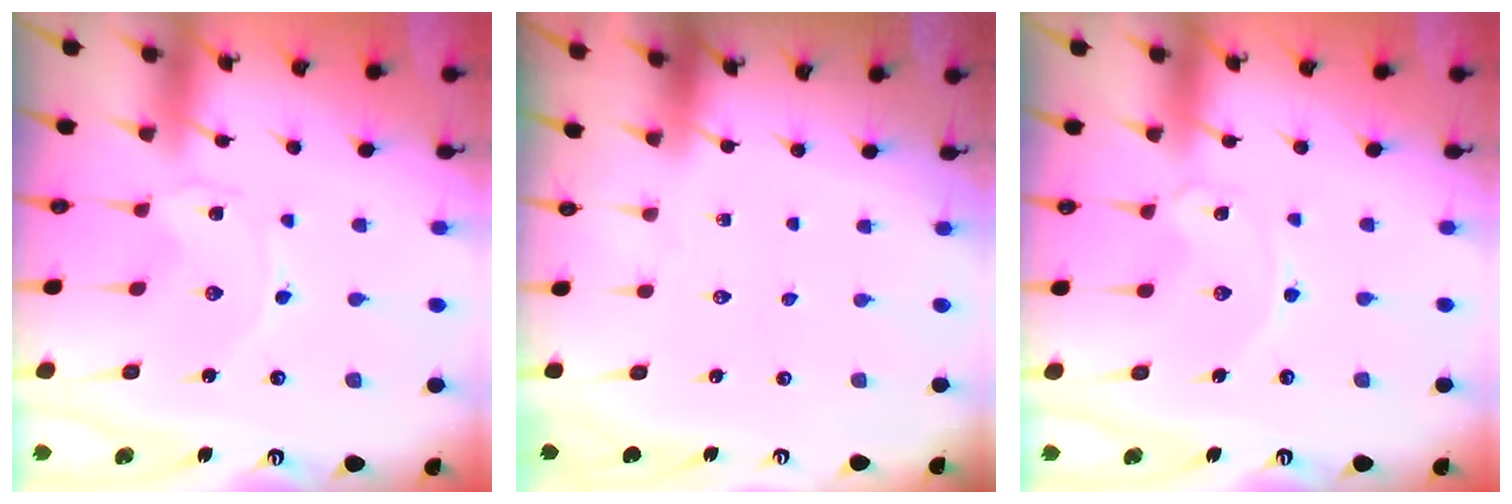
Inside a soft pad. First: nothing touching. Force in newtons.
{"total": 0.0}
{"total": 1.6, "press": 1.5, "slide": 0.2}